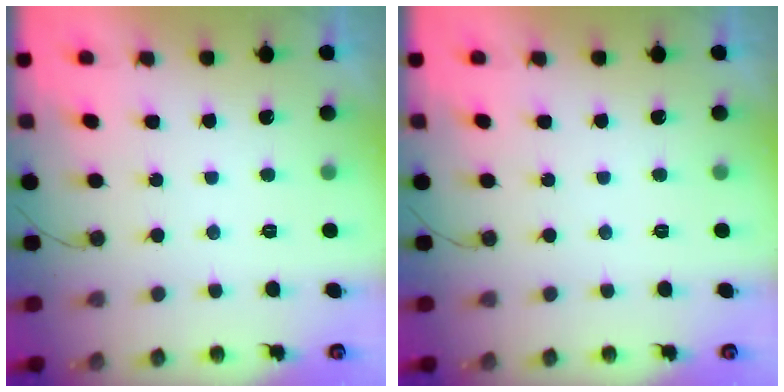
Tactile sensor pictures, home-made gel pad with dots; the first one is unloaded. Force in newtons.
{"total": 0.0}